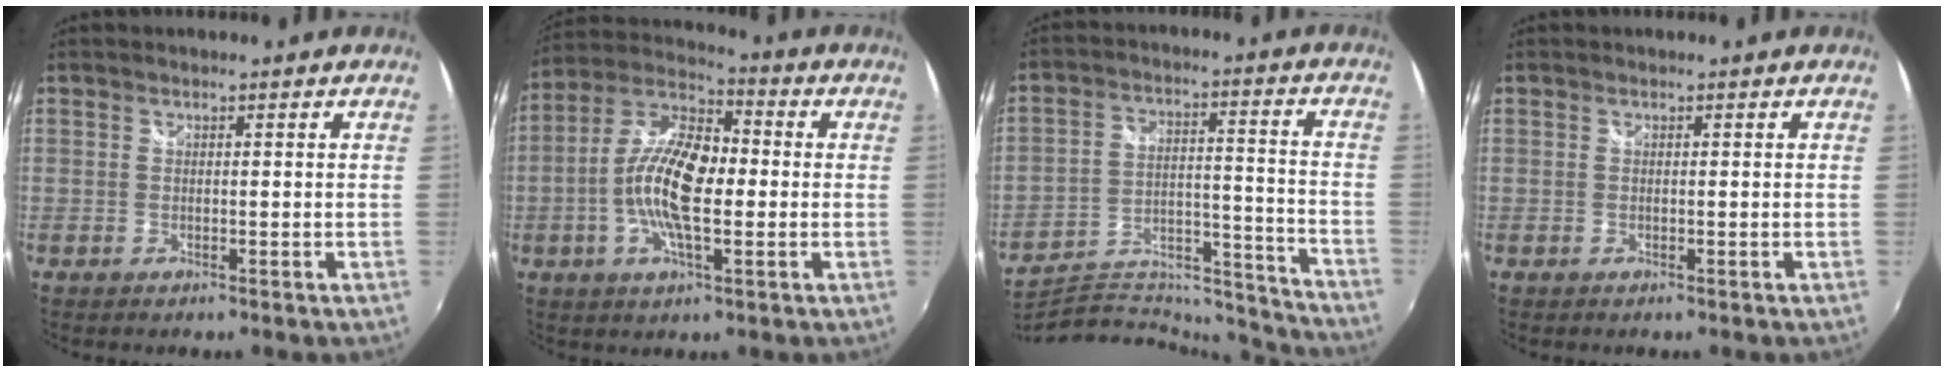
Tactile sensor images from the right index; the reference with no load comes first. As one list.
[{"total": 13.8, "force": [-1.4, 5.3, 12.7], "torque": [-0.250, 0.011, -0.035]}, {"total": 22.1, "force": [-19.8, 7.3, 6.6], "torque": [-0.119, 0.034, -0.265]}, {"total": 0.0}]